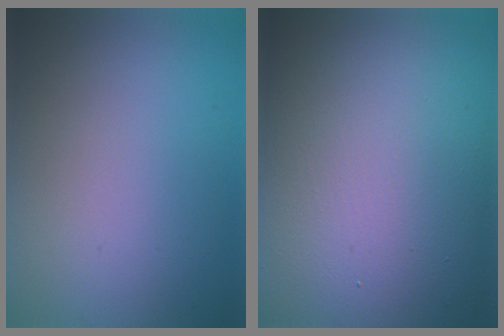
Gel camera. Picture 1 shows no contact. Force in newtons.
{"total": 23.4, "press": 23.3, "slide": 1.2}